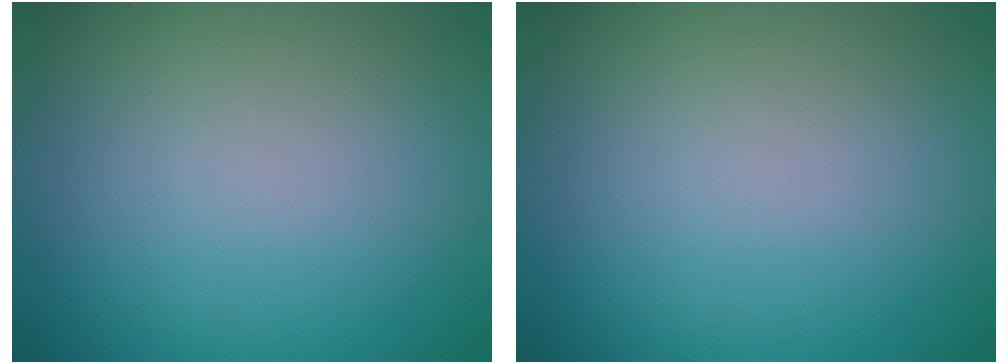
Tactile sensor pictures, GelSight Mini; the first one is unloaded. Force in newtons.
{"total": 0.0}